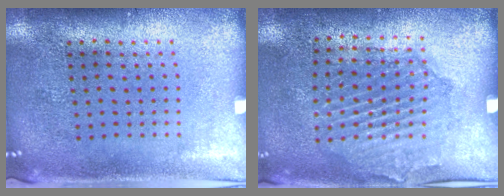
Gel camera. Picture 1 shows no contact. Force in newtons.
{"total": 1.6, "press": 1.4, "slide": 0.7}